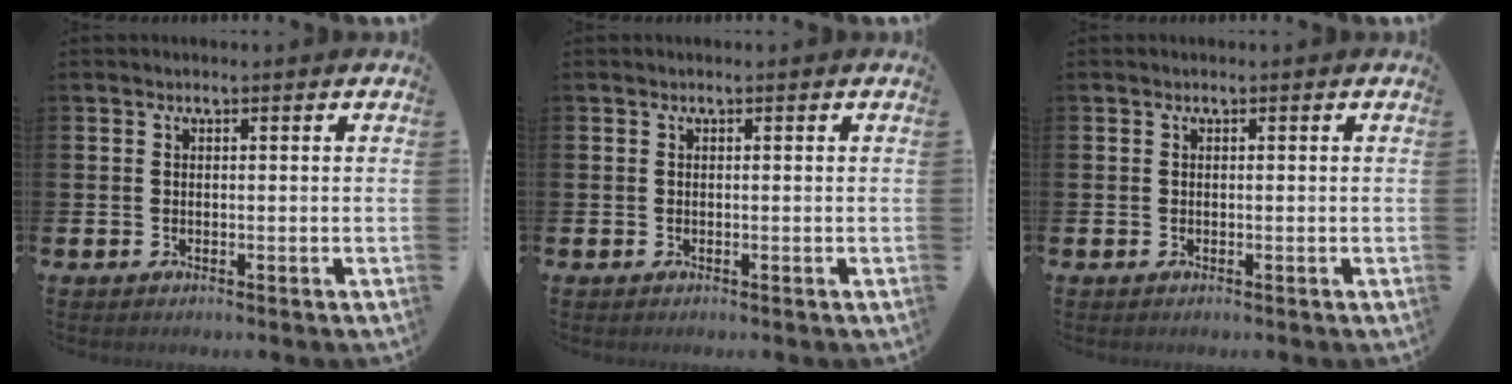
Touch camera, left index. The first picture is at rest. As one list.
[{"total": 0.0}, {"total": 0.0}]